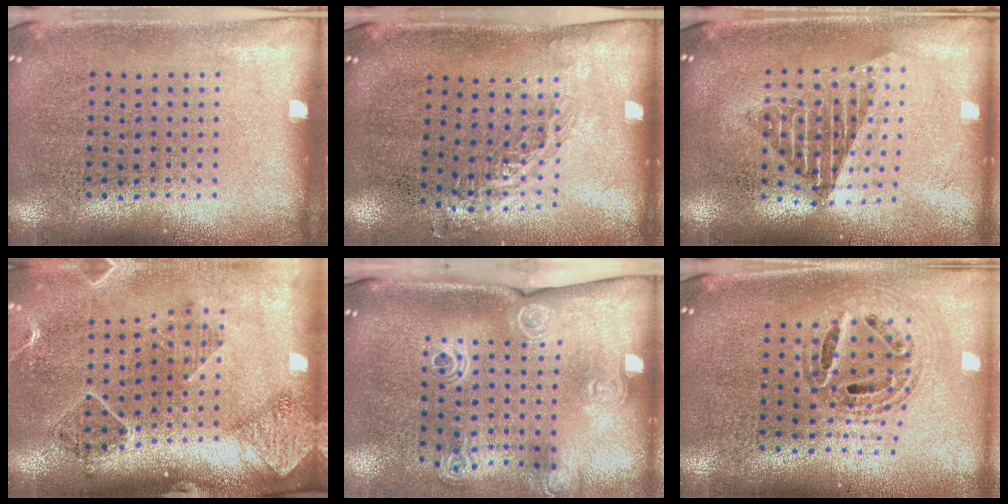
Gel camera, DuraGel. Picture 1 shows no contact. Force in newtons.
{"total": 0.8, "press": 0.8, "slide": 0.3}
{"total": 1.7, "press": 1.4, "slide": 1.1}
{"total": 1.5, "press": 1.5, "slide": 0.0}
{"total": 2.0, "press": 1.5, "slide": 1.4}
{"total": 0.9, "press": 0.9, "slide": 0.2}